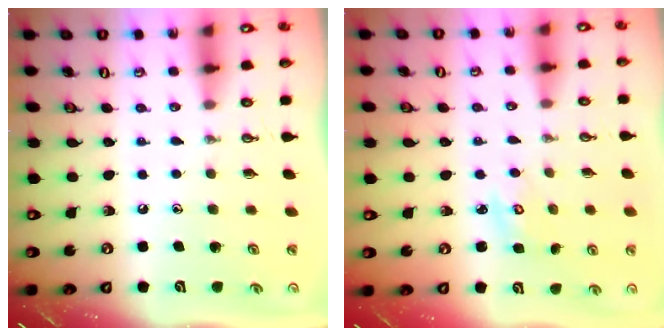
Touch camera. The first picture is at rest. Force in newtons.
{"total": 2.9, "press": 2.9, "slide": 0.3}